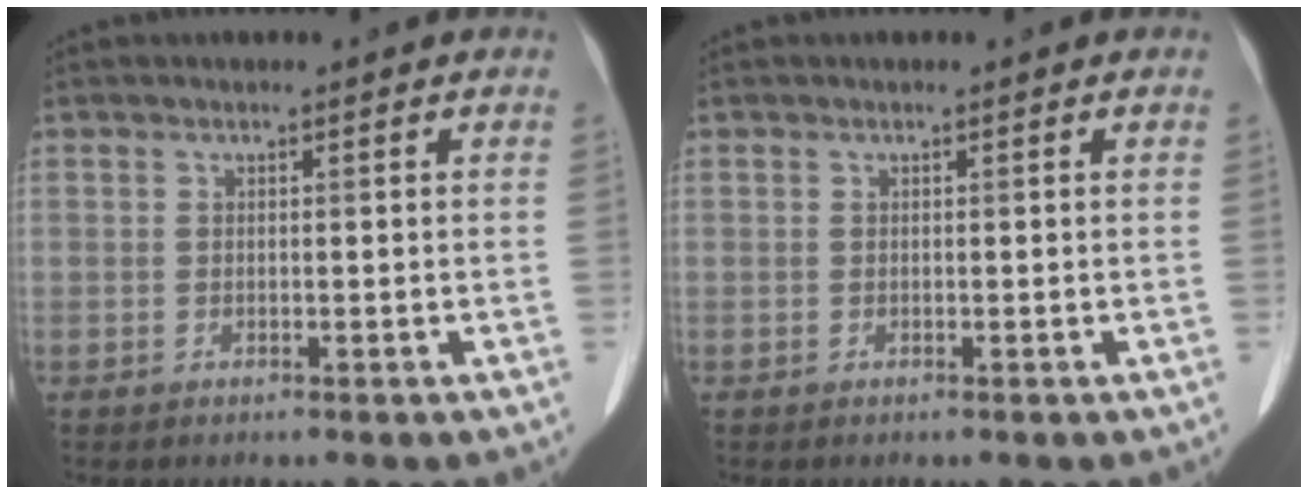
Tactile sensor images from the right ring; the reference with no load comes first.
{"total": 0.0}